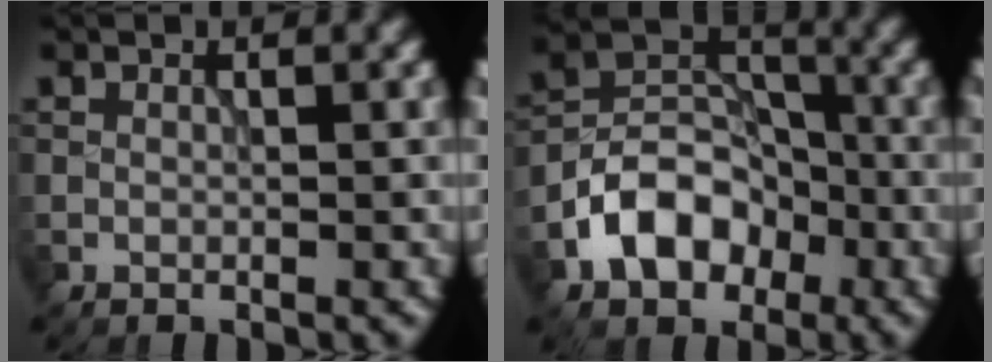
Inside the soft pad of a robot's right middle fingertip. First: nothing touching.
{"total": 6.7, "force": [-3.2, 4.7, 3.4], "torque": [-0.052, 0.003, -0.067]}